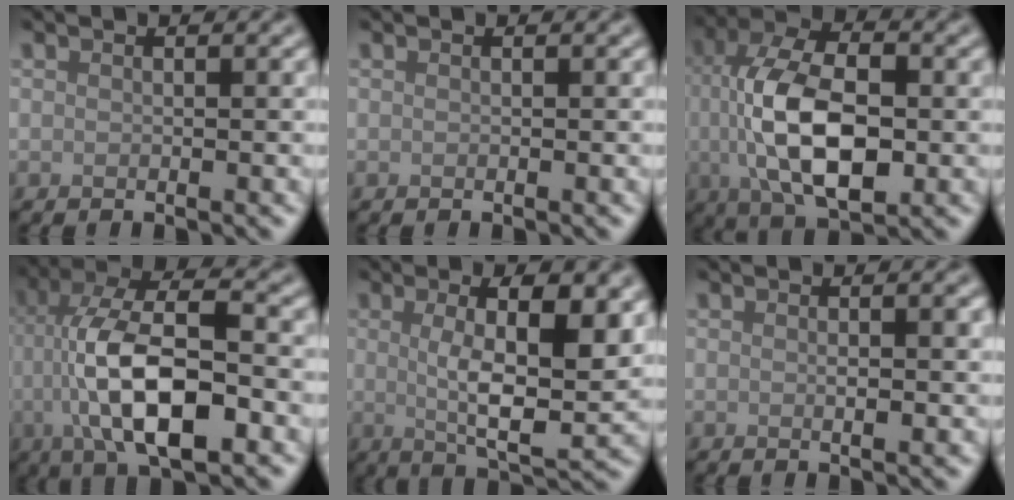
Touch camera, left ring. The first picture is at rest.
{"total": 0.0}
{"total": 10.2, "force": [-0.7, 5.2, 8.8], "torque": [-0.168, 0.000, -0.014]}
{"total": 10.7, "force": [-2.0, 4.0, 9.7], "torque": [-0.178, 0.013, -0.040]}
{"total": 8.2, "force": [1.2, 2.3, 7.8], "torque": [-0.118, -0.005, 0.022]}
{"total": 1.7, "force": [0.2, 0.3, 1.7], "torque": [-0.024, -0.001, 0.002]}